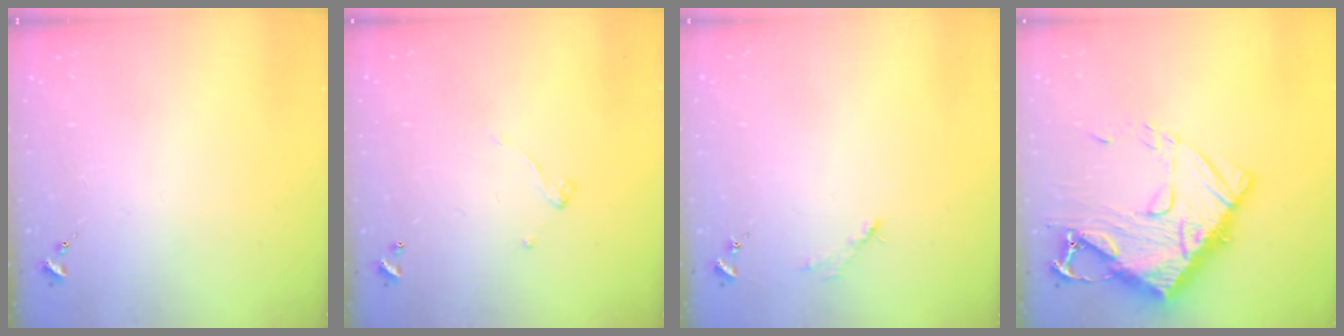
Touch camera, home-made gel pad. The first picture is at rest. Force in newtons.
{"total": 4.9, "press": 4.9, "slide": 0.2}
{"total": 2.6, "press": 2.6, "slide": 0.3}
{"total": 17.4, "press": 17.4, "slide": 1.6}